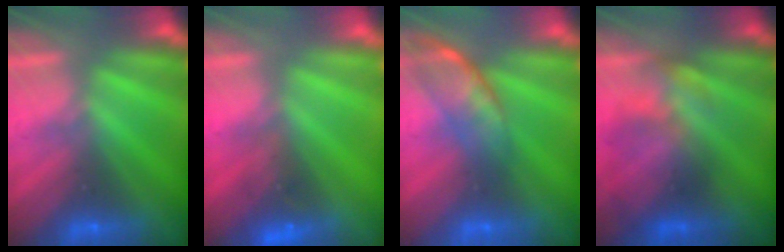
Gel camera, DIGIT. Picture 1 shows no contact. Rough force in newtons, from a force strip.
{"total": 2.6}
{"total": 2.6}
{"total": 4.0}